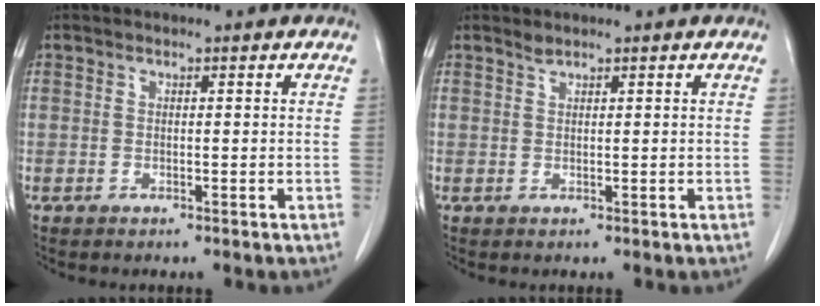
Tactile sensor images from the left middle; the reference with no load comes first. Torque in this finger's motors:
{"motor_torque": [0.07, -0.03, -0.02, 0.00]}